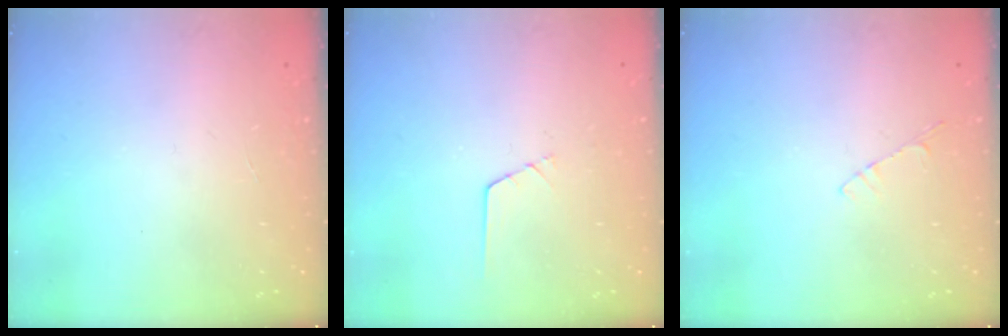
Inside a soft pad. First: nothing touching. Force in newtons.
{"total": 0.6, "press": 0.6, "slide": 0.2}
{"total": 3.4, "press": 3.4, "slide": 0.5}